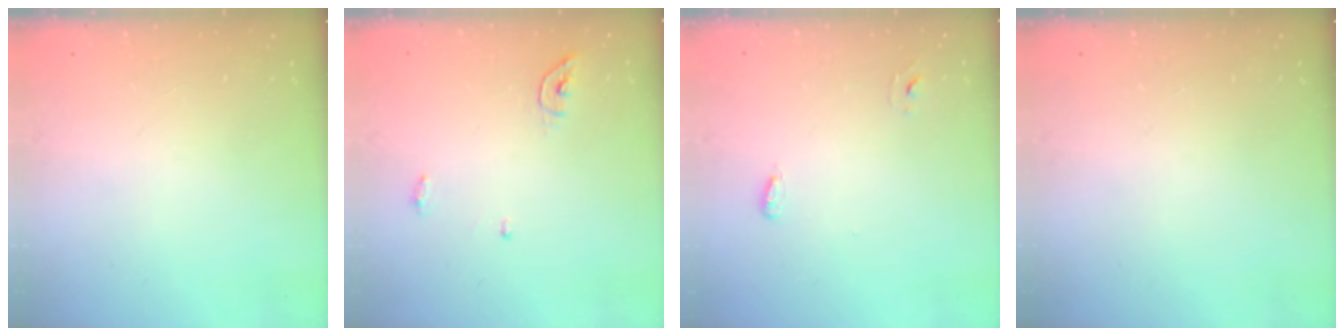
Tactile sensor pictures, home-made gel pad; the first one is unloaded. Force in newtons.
{"total": 4.5, "press": 4.5, "slide": 0.2}
{"total": 2.6, "press": 2.5, "slide": 0.6}
{"total": 0.0}